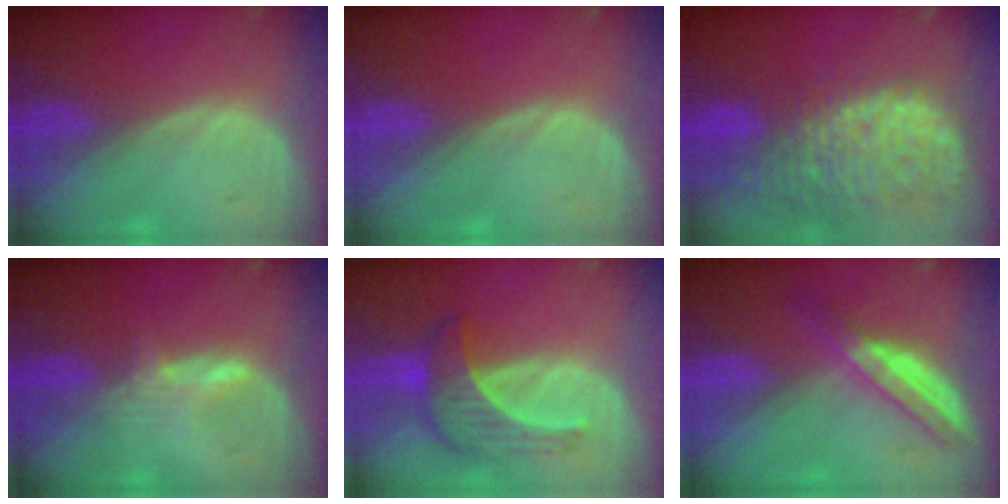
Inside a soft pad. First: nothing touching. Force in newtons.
{"total": 0.0}
{"total": 14.4, "press": 11.8, "slide": 8.2}
{"total": 2.6, "press": 2.5, "slide": 0.3}
{"total": 7.3, "press": 6.7, "slide": 2.9}
{"total": 6.0, "press": 5.2, "slide": 3.0}